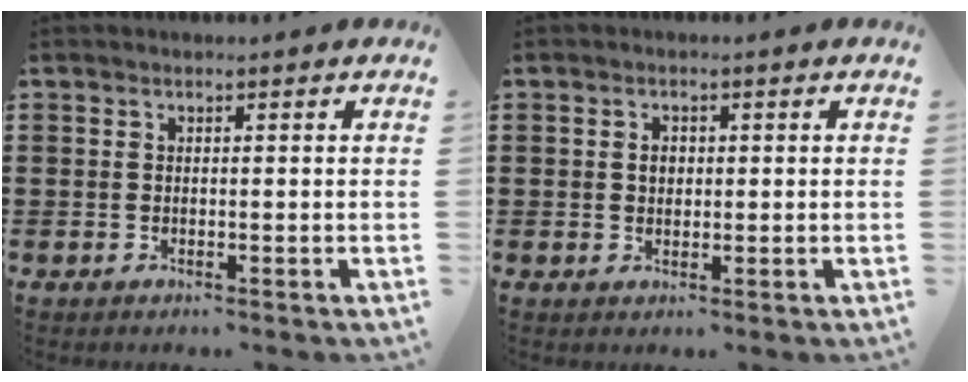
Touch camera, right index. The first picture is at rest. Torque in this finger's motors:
{"motor_torque": [0.25, 0.24, 0.20, 0.03]}